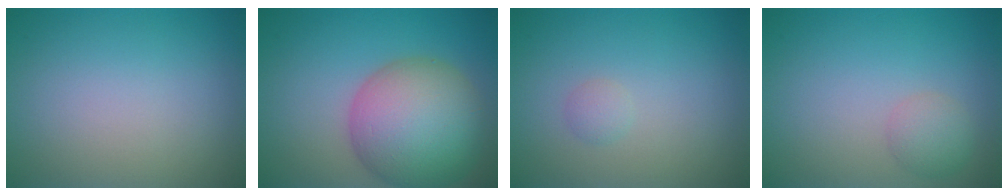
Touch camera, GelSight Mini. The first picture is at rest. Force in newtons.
{"total": 10.7, "press": 10.7, "slide": 0.3}
{"total": 0.8, "press": 0.8, "slide": 0.1}
{"total": 1.9, "press": 1.9, "slide": 0.1}